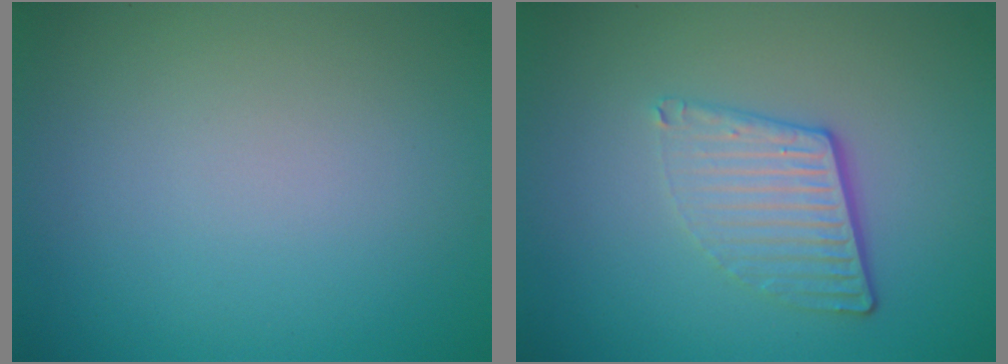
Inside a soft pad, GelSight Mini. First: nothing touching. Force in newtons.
{"total": 4.1, "press": 2.7, "slide": 3.1}